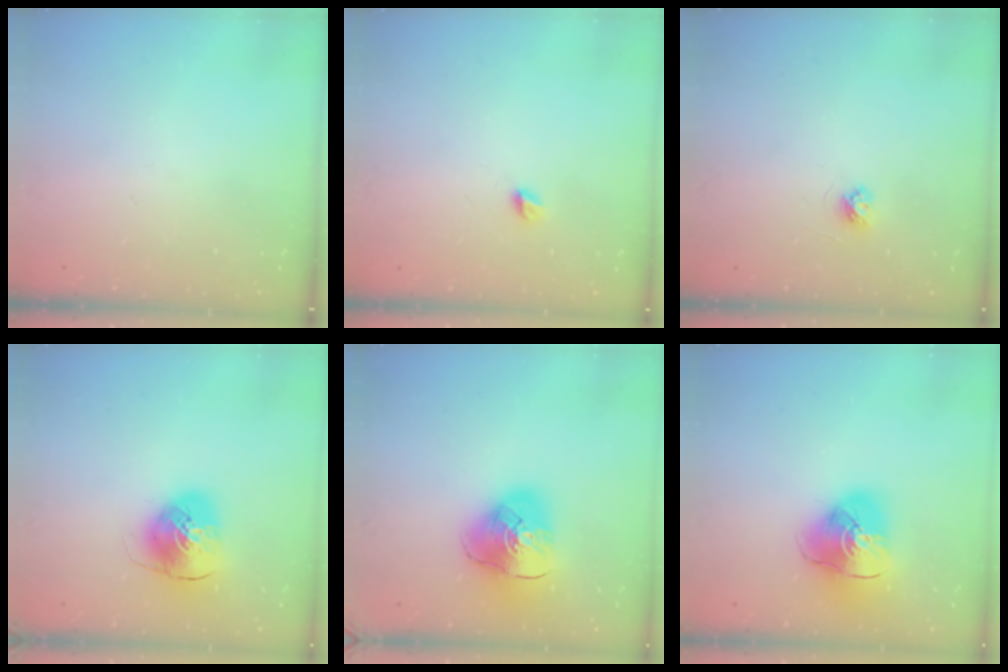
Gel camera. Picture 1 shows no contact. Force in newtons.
{"total": 4.3, "press": 4.2, "slide": 0.5}
{"total": 3.8, "press": 3.7, "slide": 0.5}
{"total": 10.4, "press": 10.2, "slide": 1.8}
{"total": 15.0, "press": 14.8, "slide": 2.2}
{"total": 13.5, "press": 13.4, "slide": 1.9}